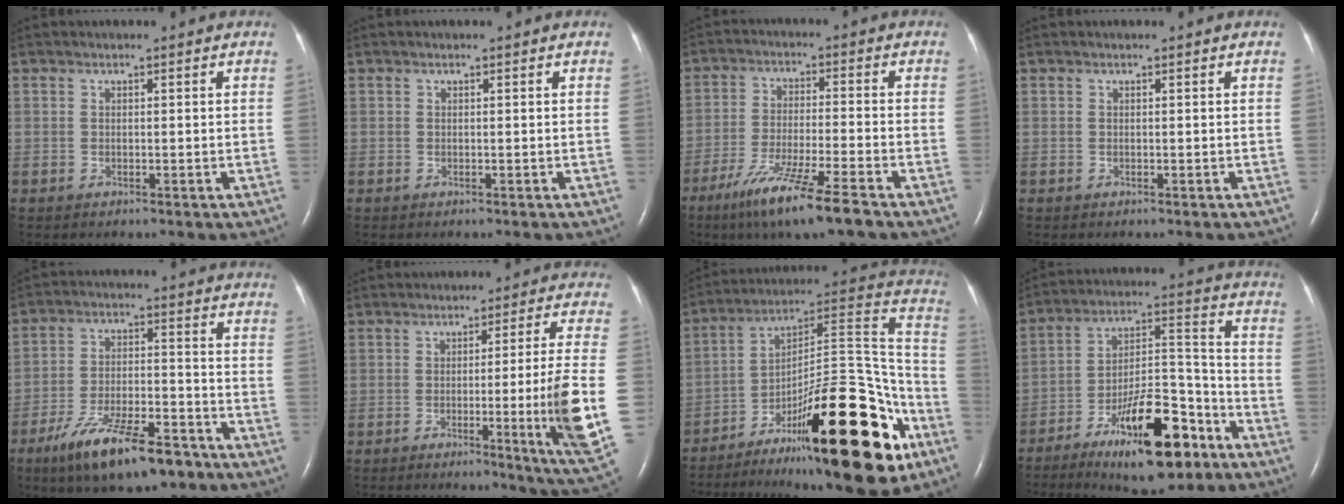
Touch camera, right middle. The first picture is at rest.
{"total": 0.0}
{"total": 11.0, "force": [-7.4, -0.3, 8.1], "torque": [-0.155, -0.035, -0.133]}
{"total": 0.0}
{"total": 13.6, "force": [-9.2, 3.7, 9.2], "torque": [-0.164, -0.010, -0.157]}
{"total": 13.0, "force": [-2.7, -2.3, 12.5], "torque": [-0.170, -0.029, -0.041]}
{"total": 30.5, "force": [-16.6, 6.7, 24.7], "torque": [-0.306, 0.018, -0.250]}
{"total": 18.2, "force": [-11.2, 4.9, 13.6], "torque": [-0.229, 0.008, -0.183]}